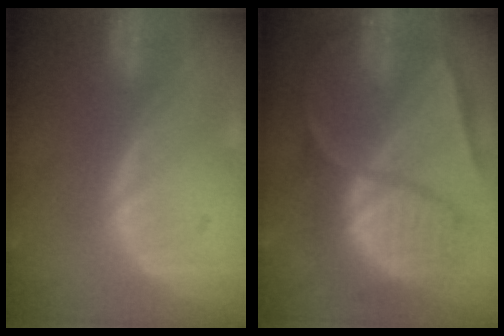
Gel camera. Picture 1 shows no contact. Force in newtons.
{"total": 10.2, "press": 10.2, "slide": 1.0}